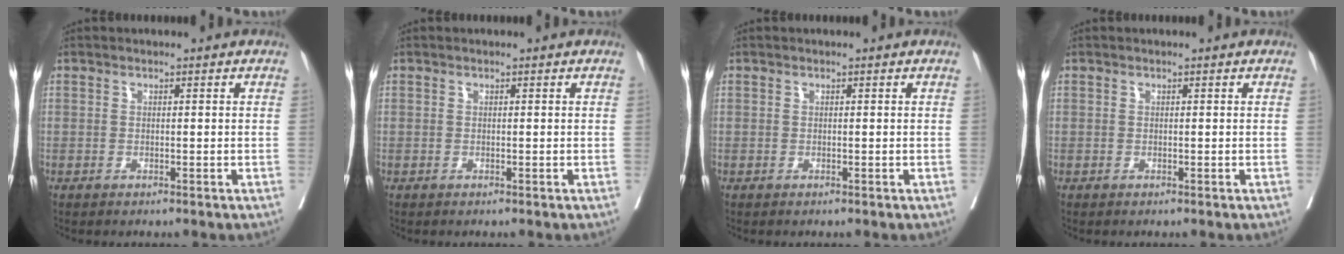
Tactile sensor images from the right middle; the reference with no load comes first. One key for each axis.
{"total": 0.0}
{"total": 0.0}
{"total": 0.0}